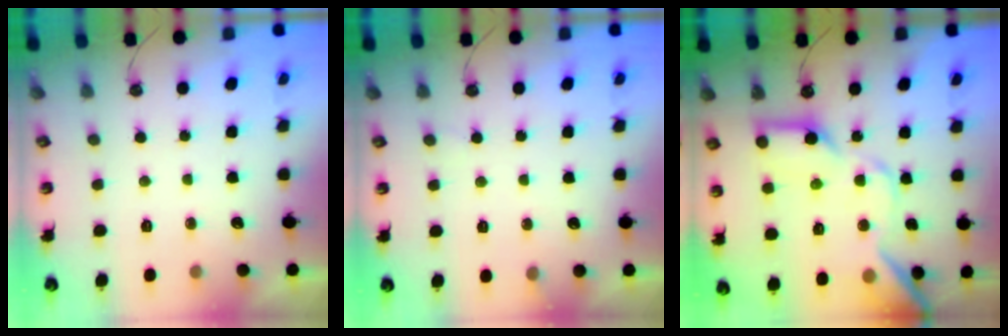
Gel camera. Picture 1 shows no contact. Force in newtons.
{"total": 6.3, "press": 6.2, "slide": 0.4}
{"total": 19.4, "press": 19.3, "slide": 2.3}